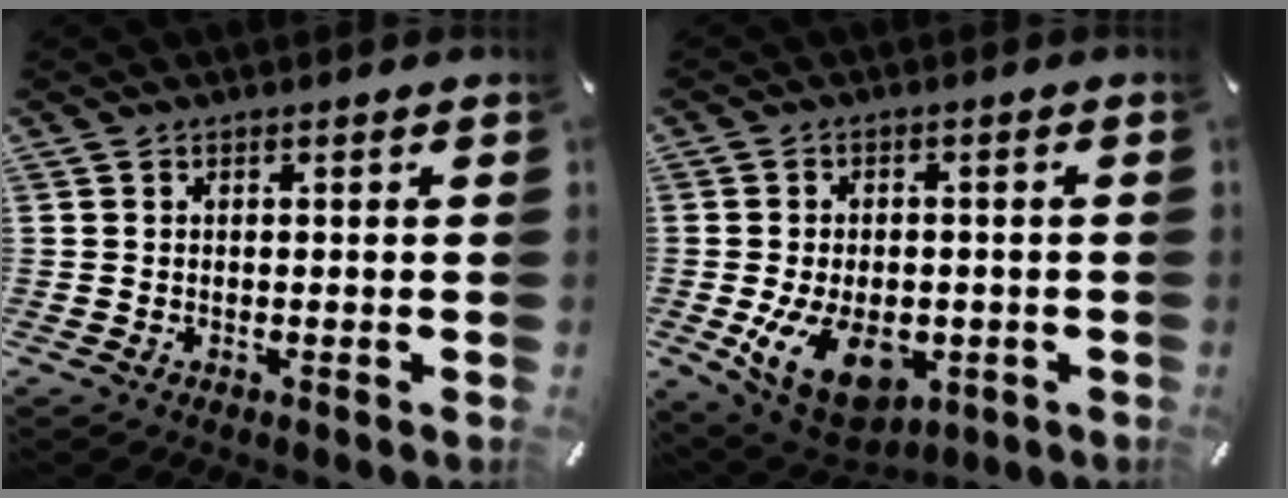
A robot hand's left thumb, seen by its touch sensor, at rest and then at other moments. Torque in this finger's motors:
{"motor_torque": [1.76, 3.21, 1.15, 0.20, 0.19]}